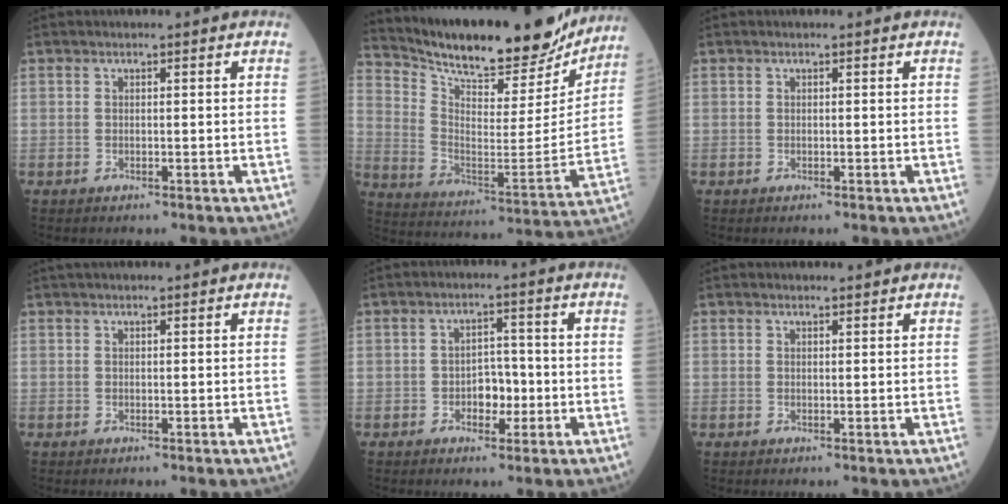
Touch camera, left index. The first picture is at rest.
{"total": 24.3, "force": [21.7, 5.2, 9.5], "torque": [-0.165, -0.042, 0.317]}
{"total": 0.0}
{"total": 2.9, "force": [2.5, 0.0, 1.3], "torque": [-0.012, 0.030, 0.039]}
{"total": 3.7, "force": [-1.1, 2.3, 2.7], "torque": [-0.037, 0.007, -0.018]}
{"total": 1.3, "force": [1.3, 0.1, 0.1], "torque": [-0.010, 0.003, 0.021]}